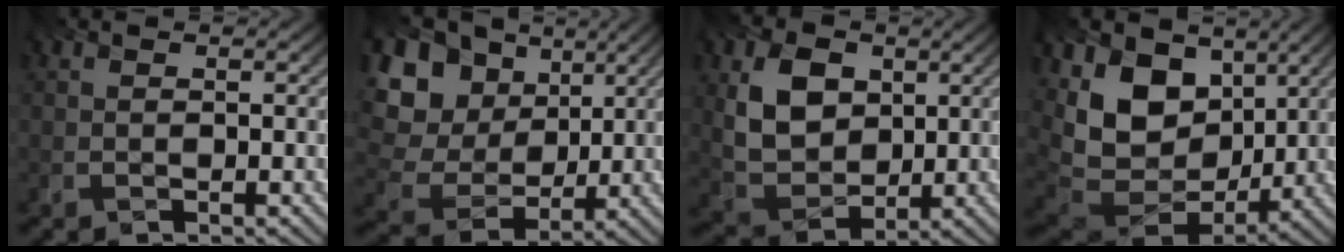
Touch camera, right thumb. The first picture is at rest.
{"total": 16.8, "force": [4.8, 13.9, 8.1], "torque": [-0.274, 0.046, 0.118]}
{"total": 8.9, "force": [1.3, 6.9, 5.5], "torque": [-0.136, -0.005, 0.018]}
{"total": 14.1, "force": [2.6, 10.4, 9.2], "torque": [-0.208, -0.006, 0.061]}